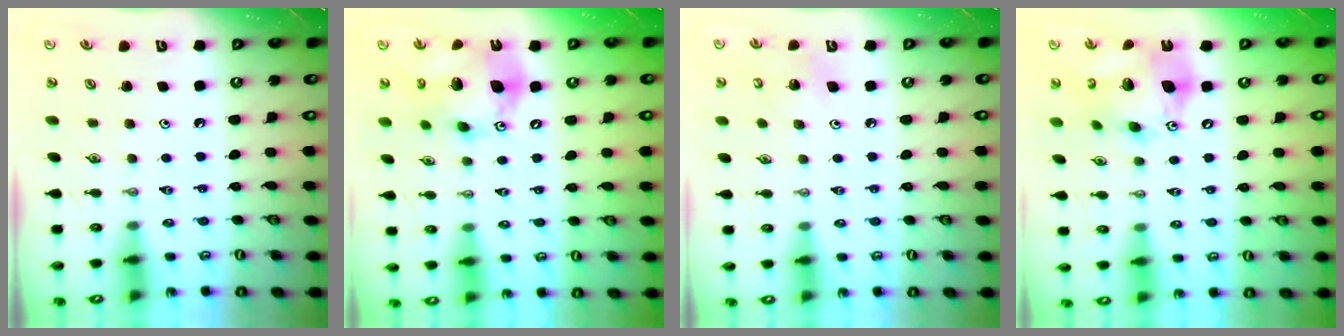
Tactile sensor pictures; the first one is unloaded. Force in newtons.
{"total": 16.0, "press": 15.7, "slide": 2.9}
{"total": 7.8, "press": 7.8, "slide": 0.8}
{"total": 18.0, "press": 17.7, "slide": 3.1}